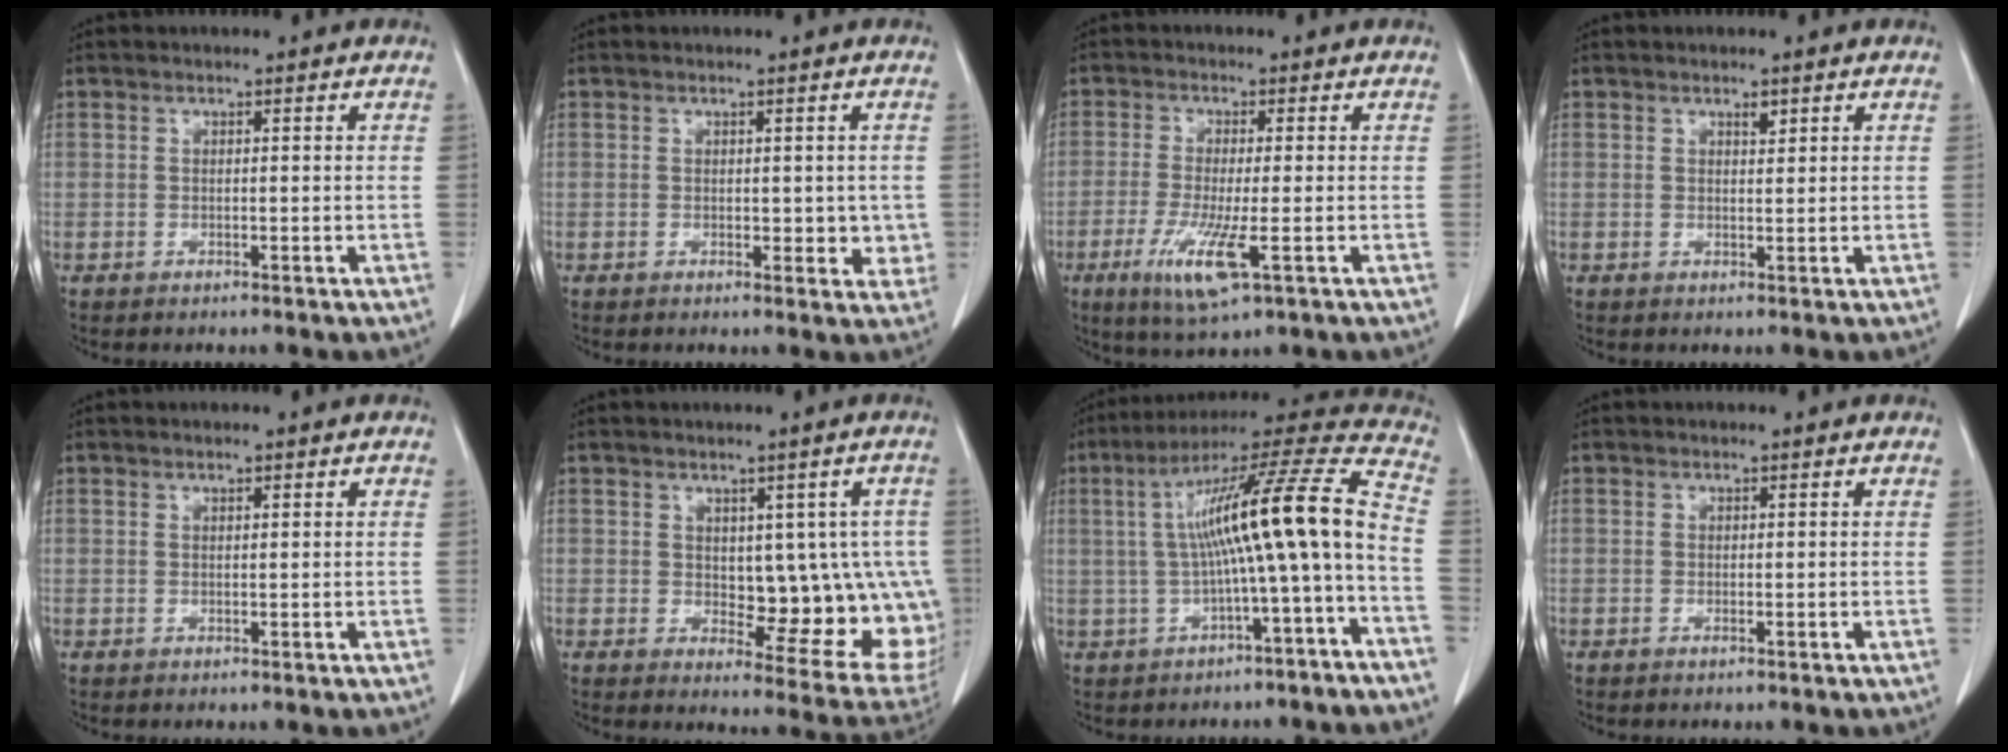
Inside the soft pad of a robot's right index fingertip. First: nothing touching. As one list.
[{"total": 4.8, "force": [-0.1, 2.9, 3.8], "torque": [-0.041, 0.006, 0.004]}, {"total": 8.6, "force": [-3.3, 1.2, 7.9], "torque": [-0.155, -0.025, -0.054]}, {"total": 1.6, "force": [1.0, 0.8, 1.0], "torque": [-0.019, -0.002, 0.019]}, {"total": 1.0, "force": [0.5, 0.5, 0.7], "torque": [-0.016, 0.003, 0.010]}, {"total": 15.4, "force": [0.3, 8.1, 13.1], "torque": [-0.139, 0.014, 0.029]}, {"total": 17.0, "force": [-1.9, 0.7, 16.9], "torque": [-0.265, 0.042, -0.029]}, {"total": 0.6, "force": [-0.2, 0.3, 0.5], "torque": [-0.015, -0.002, -0.002]}]